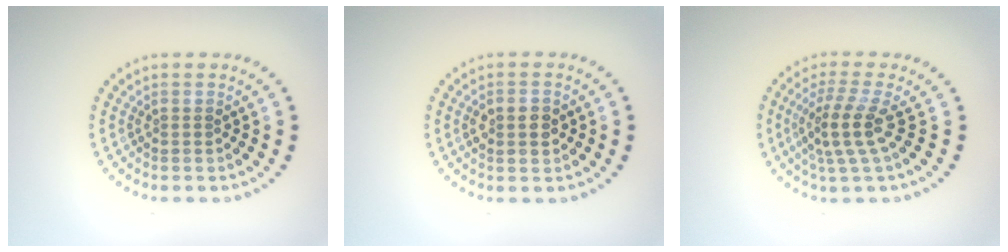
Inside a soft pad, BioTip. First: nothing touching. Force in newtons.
{"total": 2.9, "press": 2.9, "slide": 0.2}
{"total": 3.5, "press": 2.9, "slide": 2.1}